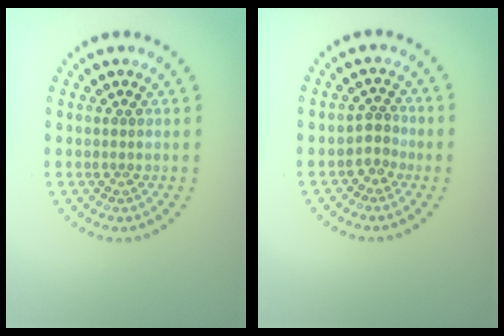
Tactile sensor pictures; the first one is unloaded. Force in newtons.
{"total": 1.6, "press": 1.2, "slide": 1.0}